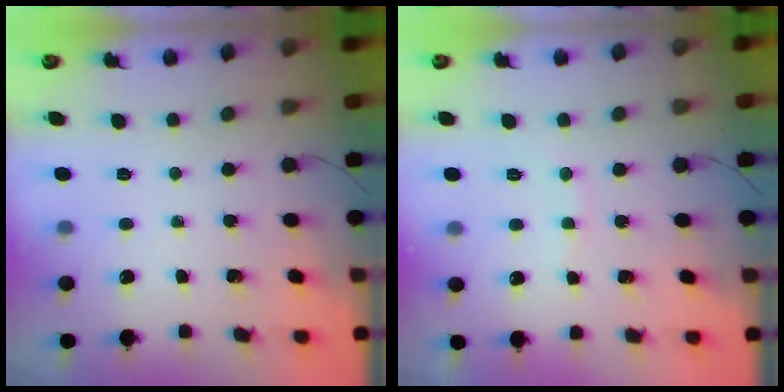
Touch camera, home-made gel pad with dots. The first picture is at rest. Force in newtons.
{"total": 5.4, "press": 5.3, "slide": 1.4}